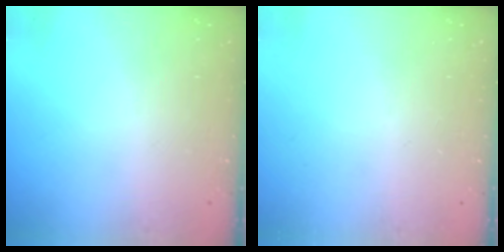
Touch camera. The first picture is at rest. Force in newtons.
{"total": 0.0}